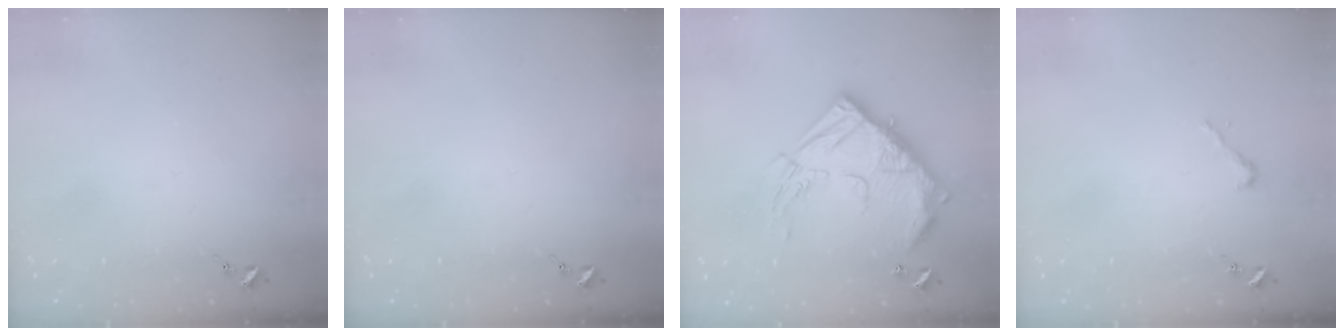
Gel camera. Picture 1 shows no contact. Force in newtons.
{"total": 0.0}
{"total": 21.3, "press": 21.2, "slide": 2.1}
{"total": 2.5, "press": 2.5, "slide": 0.2}